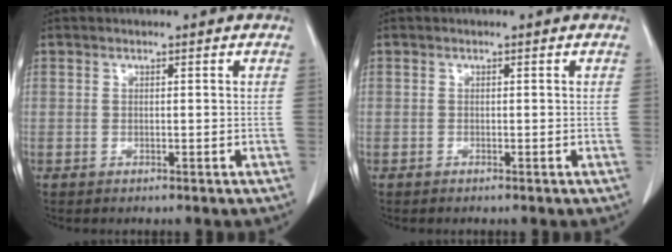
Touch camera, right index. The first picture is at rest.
{"total": 0.0}